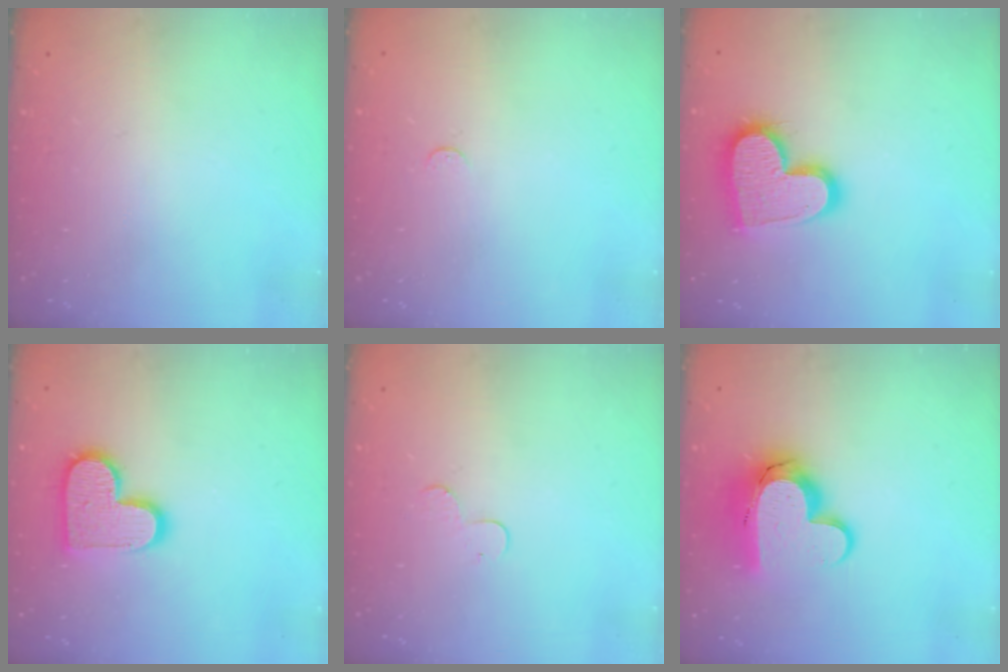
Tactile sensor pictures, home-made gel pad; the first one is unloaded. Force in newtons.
{"total": 2.7, "press": 2.7, "slide": 0.2}
{"total": 17.0, "press": 16.9, "slide": 1.4}
{"total": 12.8, "press": 12.7, "slide": 0.6}
{"total": 3.1, "press": 3.1, "slide": 0.3}
{"total": 14.9, "press": 14.9, "slide": 1.3}